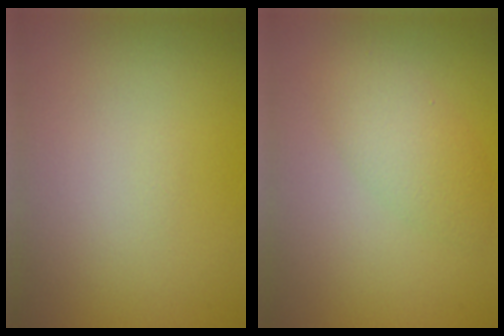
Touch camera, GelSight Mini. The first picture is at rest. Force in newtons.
{"total": 2.8, "press": 2.8, "slide": 0.2}